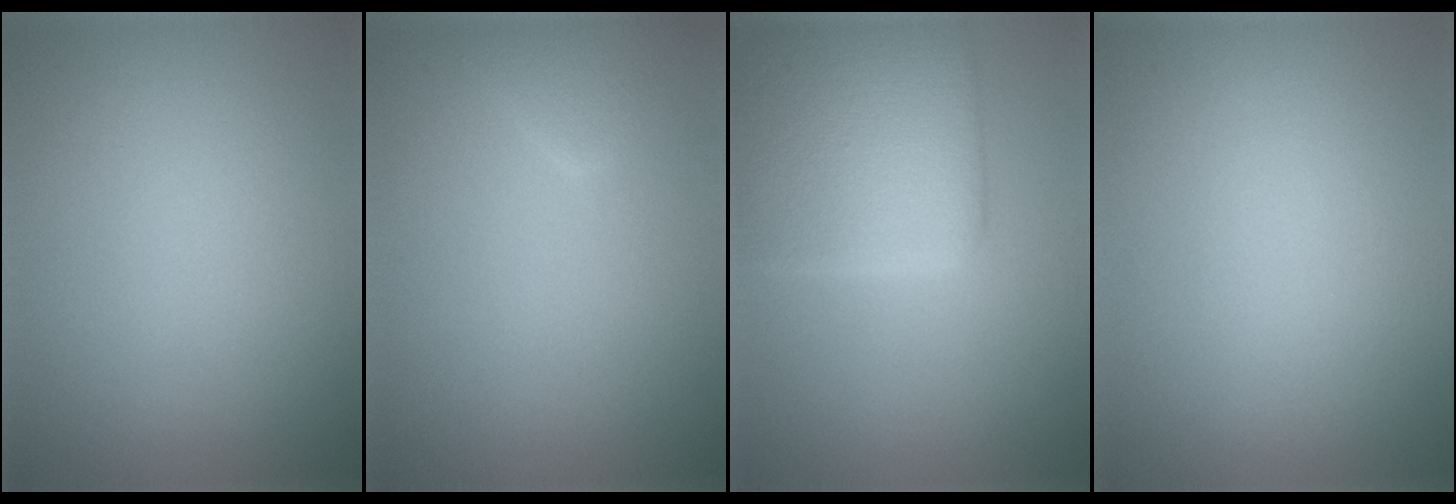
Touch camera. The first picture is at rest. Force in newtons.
{"total": 1.8, "press": 1.8, "slide": 0.1}
{"total": 7.7, "press": 7.7, "slide": 0.3}
{"total": 0.0}